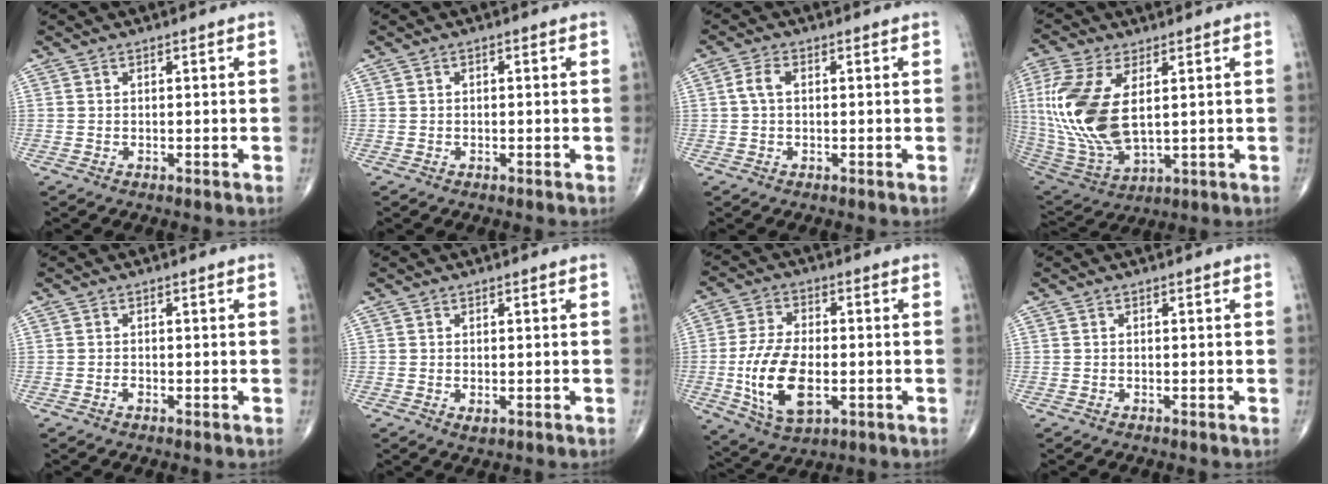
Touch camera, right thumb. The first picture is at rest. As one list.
[{"total": 0.6, "force": [0.1, 0.3, 0.5], "torque": [-0.007, 0.001, 0.000]}, {"total": 2.8, "force": [0.3, 1.6, 2.3], "torque": [-0.050, 0.008, 0.002]}, {"total": 18.2, "force": [2.6, 9.4, 15.4], "torque": [-0.347, -0.017, 0.062]}, {"total": 0.7, "force": [-0.4, 0.4, 0.4], "torque": [-0.004, 0.001, -0.009]}, {"total": 1.3, "force": [-0.3, 0.8, 1.0], "torque": [-0.016, -0.003, -0.003]}, {"total": 14.1, "force": [-2.6, 7.5, 11.7], "torque": [-0.222, 0.001, -0.040]}, {"total": 0.0}]